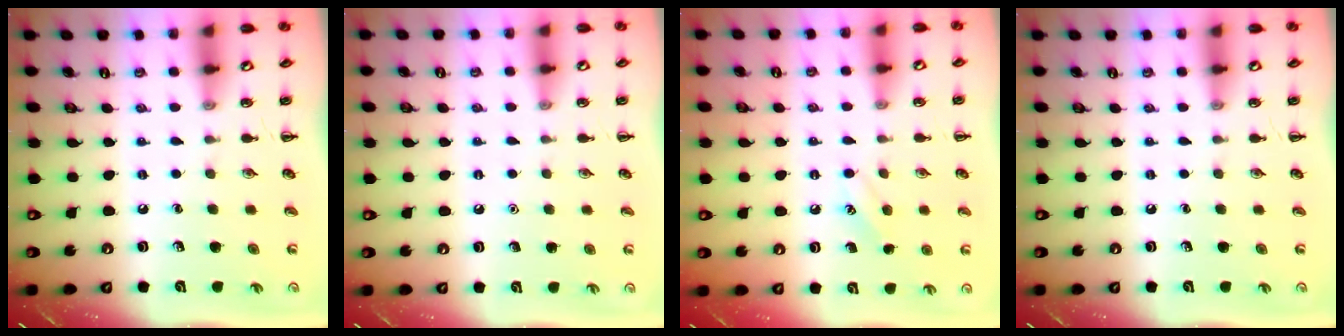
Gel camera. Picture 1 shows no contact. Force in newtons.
{"total": 1.6, "press": 1.6, "slide": 0.1}
{"total": 7.5, "press": 7.3, "slide": 1.7}
{"total": 0.0}